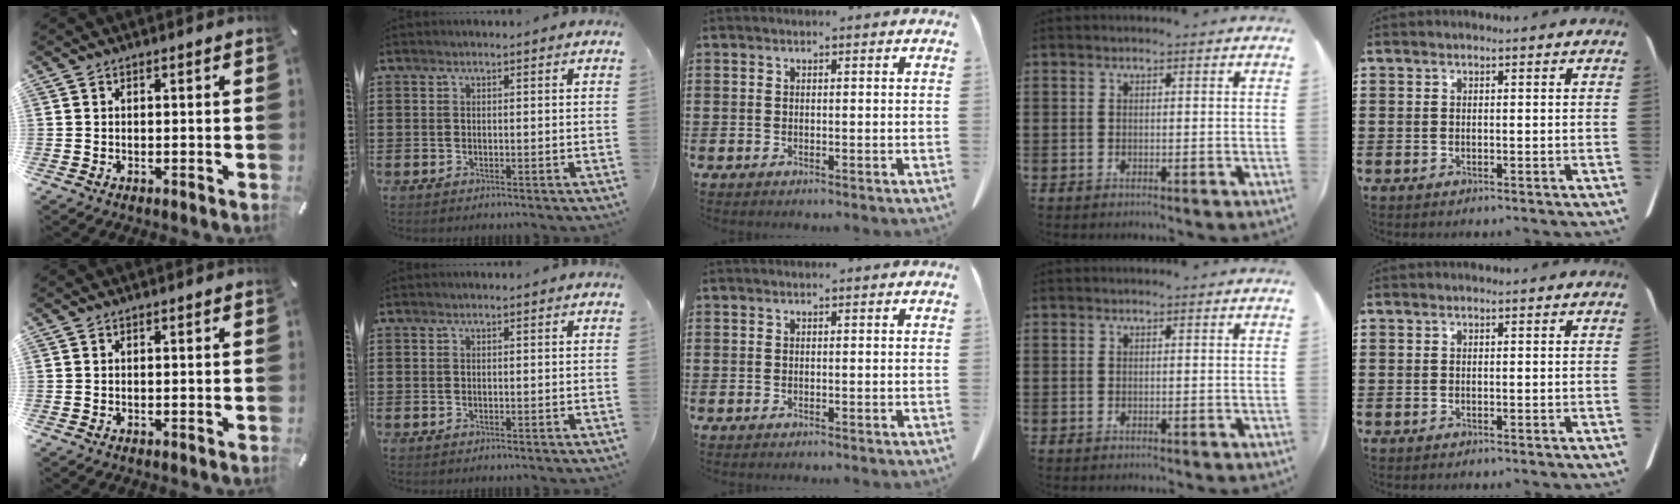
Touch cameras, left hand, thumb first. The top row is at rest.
{}